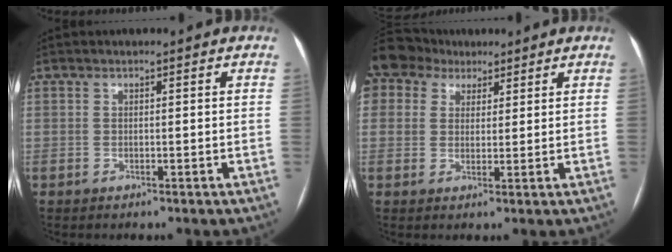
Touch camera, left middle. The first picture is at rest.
{"total": 8.8, "force": [5.8, 6.4, 1.8], "torque": [-0.042, 0.043, 0.111]}